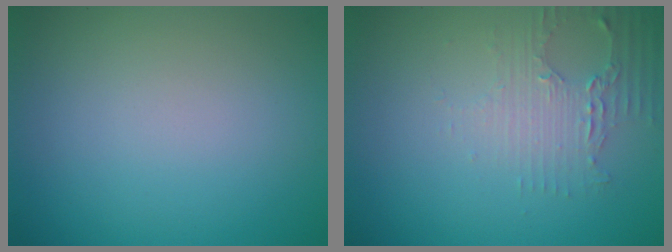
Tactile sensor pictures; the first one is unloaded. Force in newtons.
{"total": 2.4, "press": 2.3, "slide": 0.9}